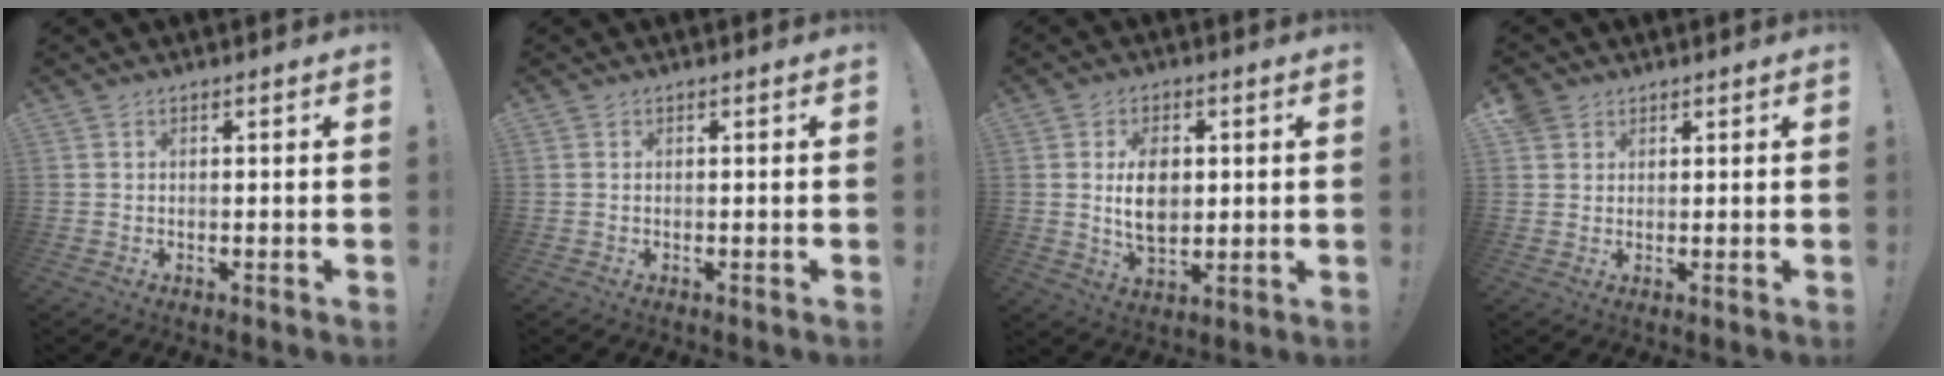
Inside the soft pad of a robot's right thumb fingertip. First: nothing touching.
{"total": 0.0}
{"total": 9.9, "force": [1.1, 6.5, 7.4], "torque": [-0.114, -0.008, 0.015]}
{"total": 2.9, "force": [1.9, 2.1, 0.5], "torque": [-0.010, -0.006, 0.036]}